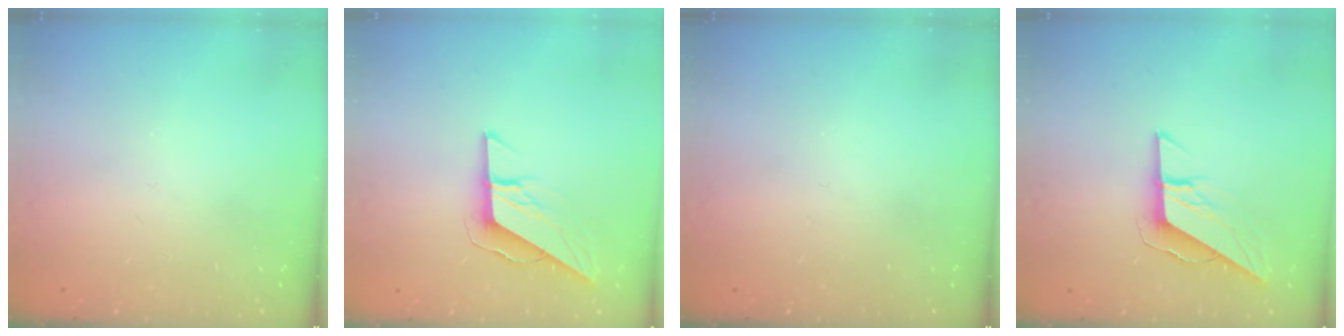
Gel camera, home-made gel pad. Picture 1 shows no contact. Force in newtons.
{"total": 8.0, "press": 8.0, "slide": 0.5}
{"total": 0.0}
{"total": 8.0, "press": 8.0, "slide": 0.5}